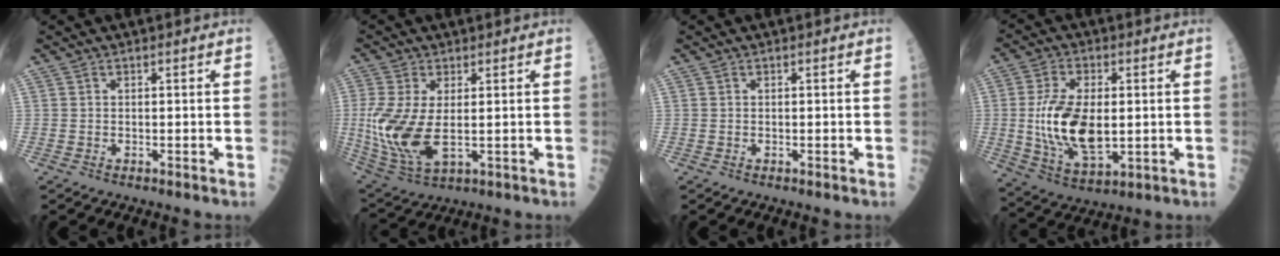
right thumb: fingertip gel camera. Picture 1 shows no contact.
{"total": 13.2, "force": [-0.4, 6.3, 11.5], "torque": [-0.265, -0.017, 0.007]}
{"total": 0.0}
{"total": 15.1, "force": [-0.1, 7.7, 13.0], "torque": [-0.243, -0.015, 0.006]}